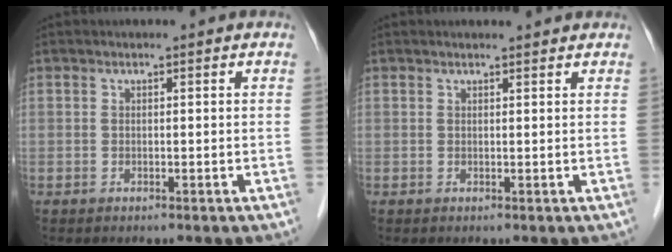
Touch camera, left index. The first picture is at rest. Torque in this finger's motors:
{"motor_torque": [0.82, -1.12, -0.03, -0.01]}